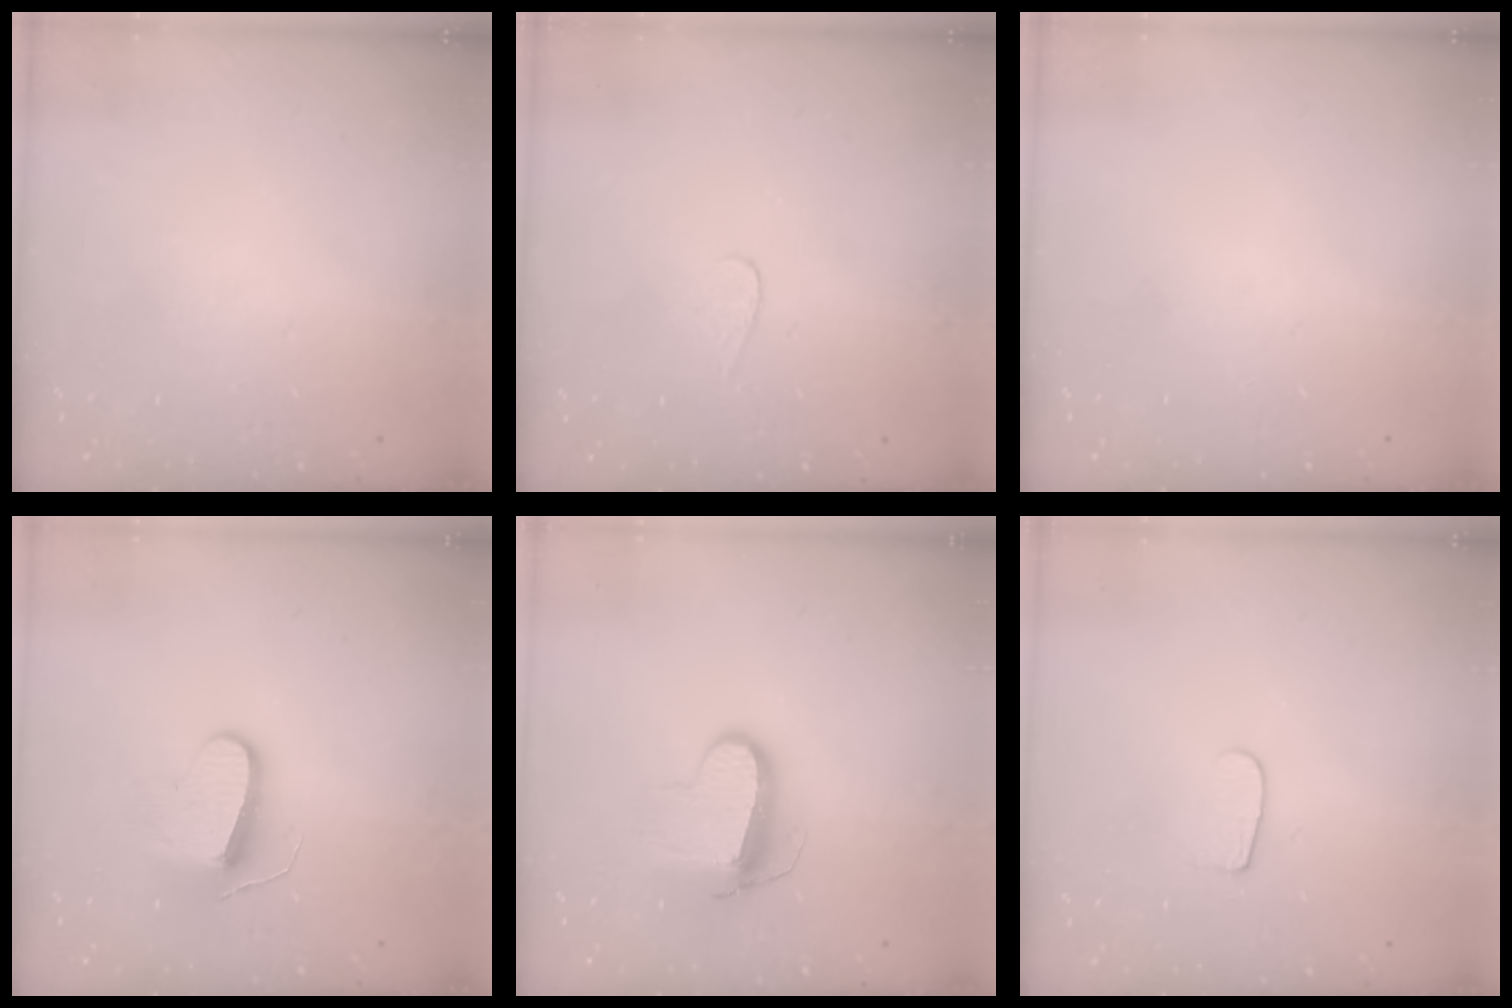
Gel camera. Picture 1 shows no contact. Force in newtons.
{"total": 3.1, "press": 3.0, "slide": 0.3}
{"total": 0.0}
{"total": 9.5, "press": 9.5, "slide": 0.4}
{"total": 10.3, "press": 10.3, "slide": 0.5}
{"total": 5.9, "press": 5.9, "slide": 0.6}